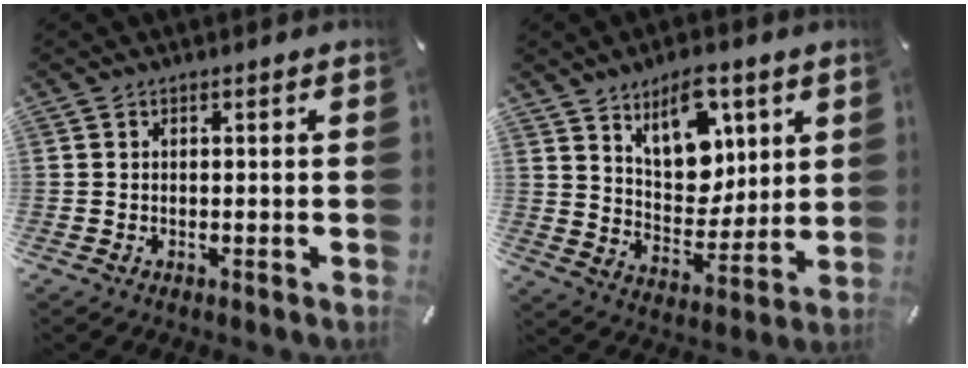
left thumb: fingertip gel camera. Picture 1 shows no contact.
{"total": 14.0, "force": [7.6, 9.0, 7.6], "torque": [-0.102, -0.043, 0.137]}